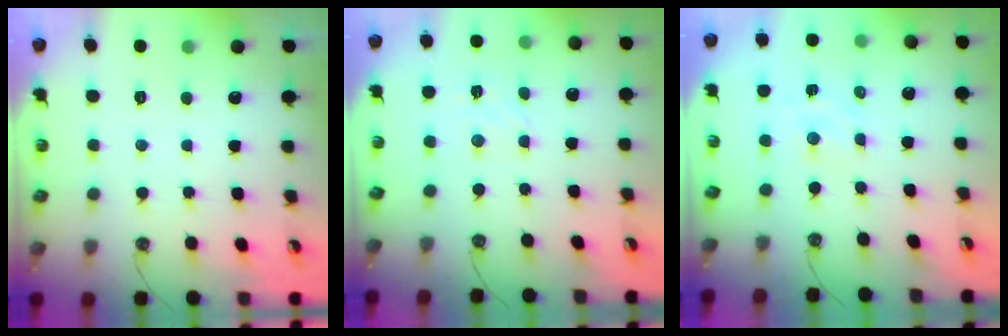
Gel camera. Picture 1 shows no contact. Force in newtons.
{"total": 3.2, "press": 3.2, "slide": 0.6}
{"total": 2.3, "press": 2.3, "slide": 0.3}